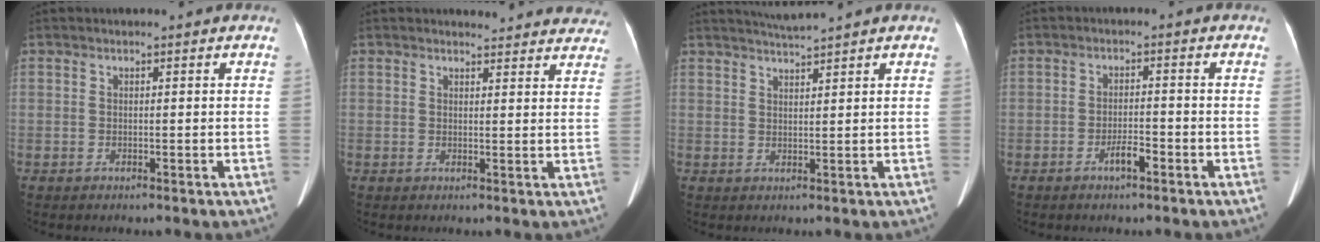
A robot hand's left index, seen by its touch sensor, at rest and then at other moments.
{"total": 12.1, "force": [11.6, 3.2, 1.4], "torque": [0.022, -0.024, 0.098]}
{"total": 3.0, "force": [2.7, -1.2, 0.5], "torque": [-0.008, 0.003, 0.053]}
{"total": 2.8, "force": [-1.8, 0.6, 2.0], "torque": [-0.038, 0.002, -0.032]}